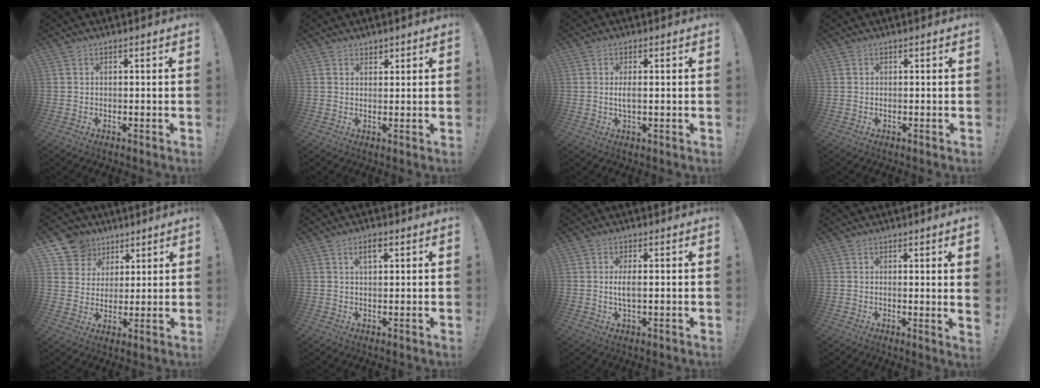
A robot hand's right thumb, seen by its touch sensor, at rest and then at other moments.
{"total": 1.6, "force": [1.3, 0.9, 0.1], "torque": [0.011, -0.010, 0.023]}
{"total": 2.7, "force": [-0.2, 0.6, 2.6], "torque": [-0.047, 0.000, -0.005]}
{"total": 0.0}
{"total": 9.7, "force": [5.4, 7.9, 1.5], "torque": [-0.024, -0.036, 0.110]}
{"total": 3.5, "force": [1.7, 1.6, 2.7], "torque": [-0.034, -0.004, 0.024]}
{"total": 3.8, "force": [-0.1, 0.9, 3.6], "torque": [-0.071, -0.001, -0.005]}
{"total": 3.4, "force": [0.8, -0.6, 3.2], "torque": [-0.042, -0.013, 0.009]}